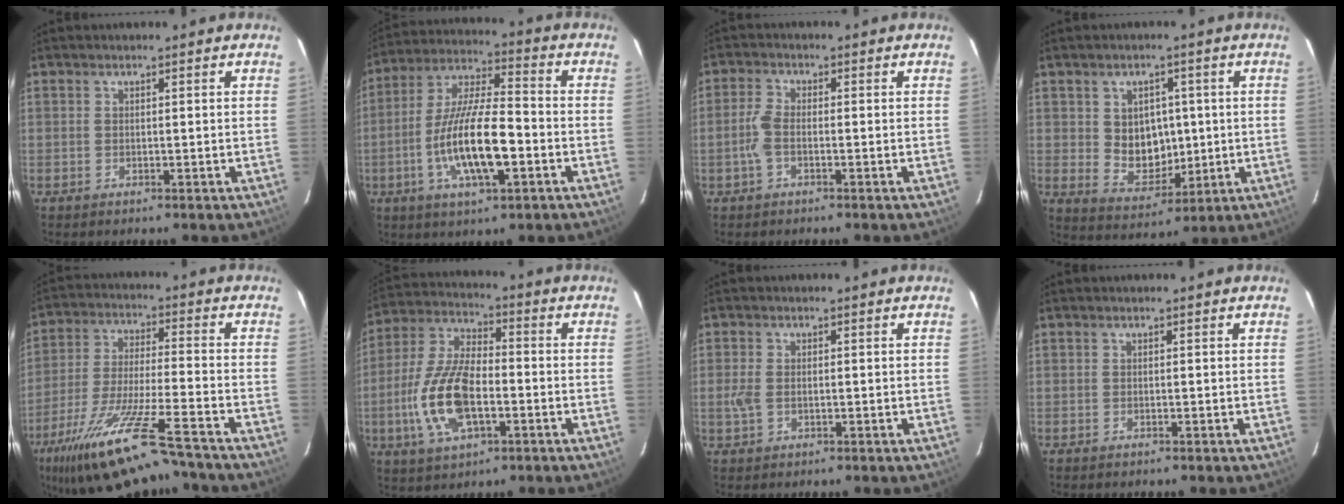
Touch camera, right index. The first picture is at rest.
{"total": 15.1, "force": [-4.5, 4.1, 13.8], "torque": [-0.274, -0.003, -0.082]}
{"total": 3.2, "force": [-1.1, 1.4, 2.7], "torque": [-0.066, 0.007, -0.022]}
{"total": 8.0, "force": [0.8, 6.8, 4.2], "torque": [-0.076, 0.003, 0.033]}
{"total": 18.7, "force": [-14.3, 2.0, 11.8], "torque": [-0.237, -0.049, -0.245]}
{"total": 14.8, "force": [-3.8, 6.8, 12.6], "torque": [-0.272, 0.004, -0.070]}
{"total": 2.7, "force": [-0.3, 1.8, 2.0], "torque": [-0.047, 0.002, -0.002]}
{"total": 0.0}